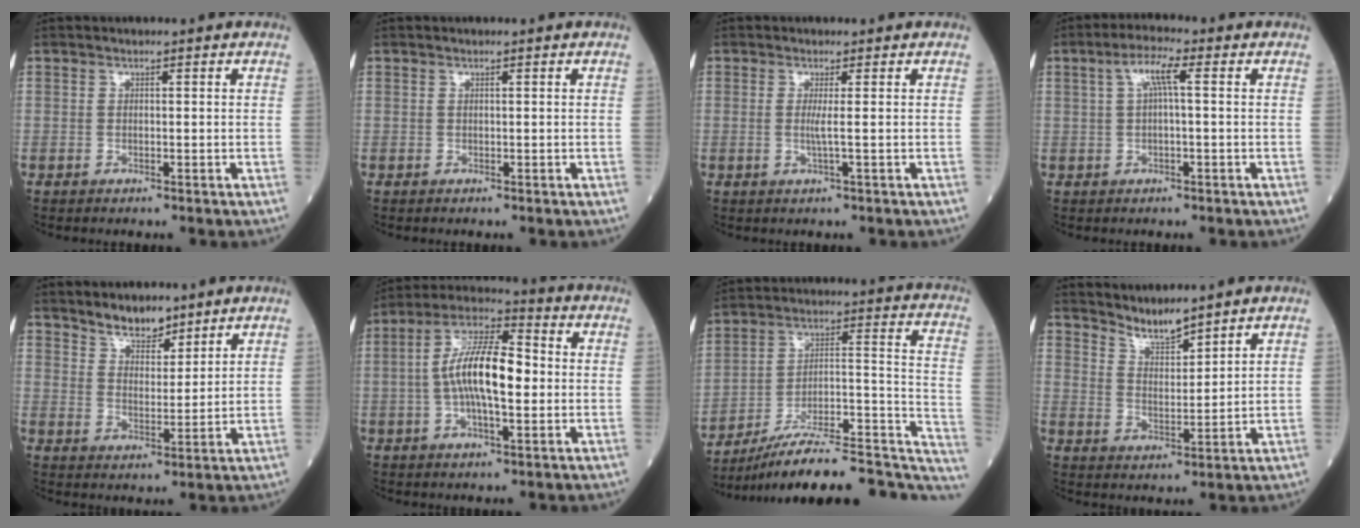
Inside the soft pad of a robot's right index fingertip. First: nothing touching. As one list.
[{"total": 0.0}, {"total": 1.8, "force": [0.0, -0.6, 1.7], "torque": [-0.038, -0.002, -0.001]}, {"total": 4.4, "force": [1.1, 0.5, 4.3], "torque": [-0.085, 0.017, 0.023]}, {"total": 5.3, "force": [4.6, 2.0, 1.8], "torque": [-0.032, -0.001, 0.087]}, {"total": 12.5, "force": [-0.2, 3.7, 11.9], "torque": [-0.232, 0.020, -0.007]}, {"total": 22.6, "force": [-18.3, 4.9, 12.2], "torque": [-0.115, 0.044, -0.269]}, {"total": 4.6, "force": [4.5, -0.2, 0.9], "torque": [-0.023, -0.006, 0.094]}]